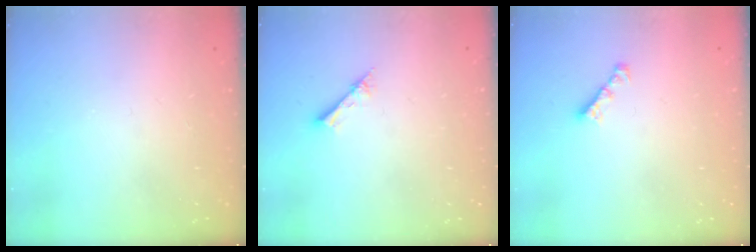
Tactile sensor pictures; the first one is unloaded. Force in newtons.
{"total": 2.1, "press": 2.1, "slide": 0.2}
{"total": 1.7, "press": 1.6, "slide": 0.5}